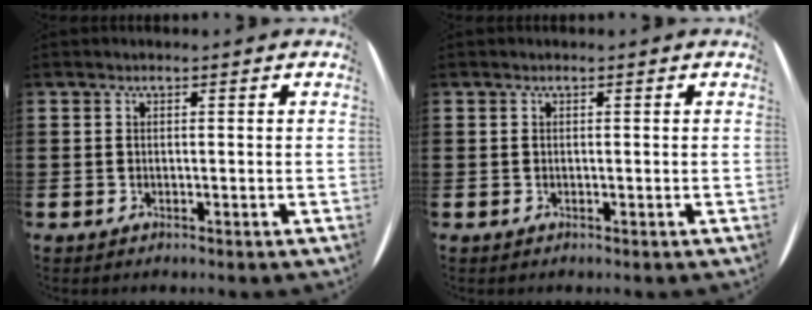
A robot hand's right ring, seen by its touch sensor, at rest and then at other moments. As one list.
[{"total": 0.0}]